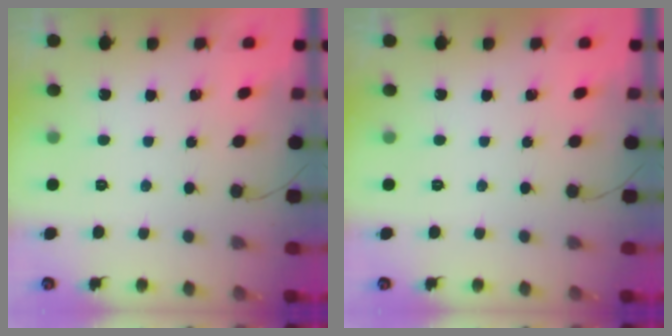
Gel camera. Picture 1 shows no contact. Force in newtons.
{"total": 0.0}